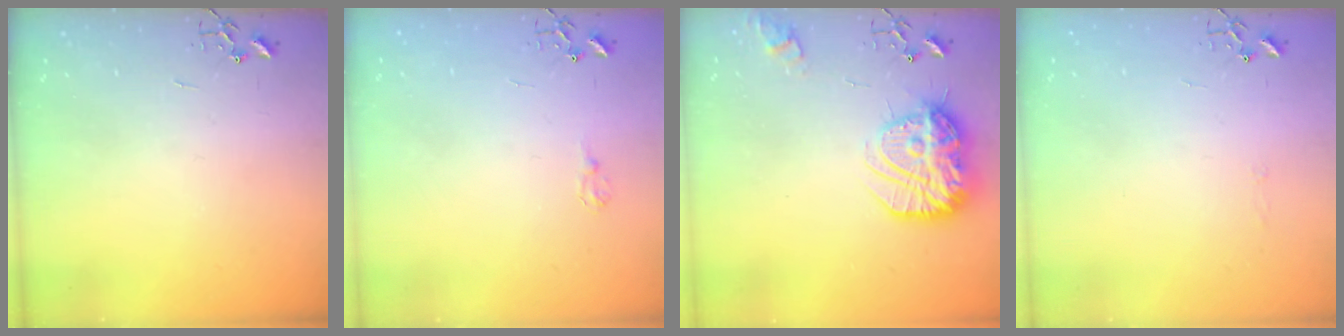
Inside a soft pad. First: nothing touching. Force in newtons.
{"total": 6.0, "press": 5.9, "slide": 0.7}
{"total": 17.9, "press": 17.9, "slide": 1.5}
{"total": 2.6, "press": 2.6, "slide": 0.5}